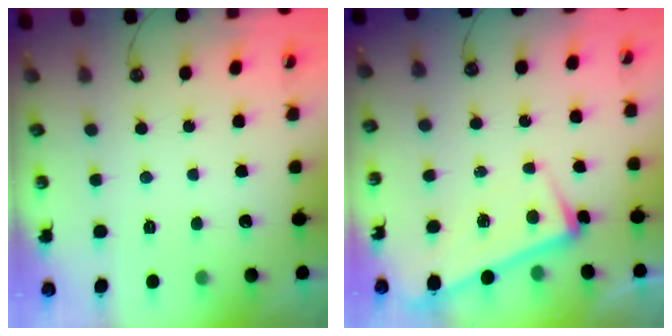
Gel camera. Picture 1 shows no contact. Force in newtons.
{"total": 0.8, "press": 0.7, "slide": 0.5}